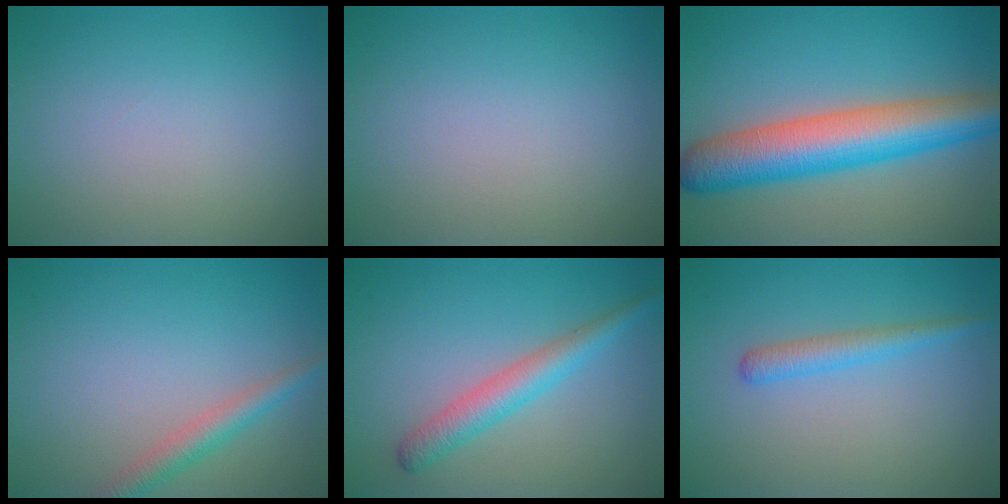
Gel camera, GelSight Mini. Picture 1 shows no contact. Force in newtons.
{"total": 0.0}
{"total": 8.9, "press": 8.9, "slide": 0.3}
{"total": 2.5, "press": 2.5, "slide": 0.0}
{"total": 3.2, "press": 3.2, "slide": 0.2}
{"total": 2.0, "press": 2.0, "slide": 0.1}